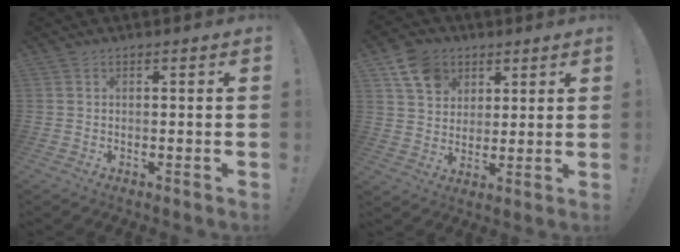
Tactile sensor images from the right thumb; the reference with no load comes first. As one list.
[{"total": 10.9, "force": [5.6, 8.4, 4.2], "torque": [-0.066, -0.024, 0.112]}]